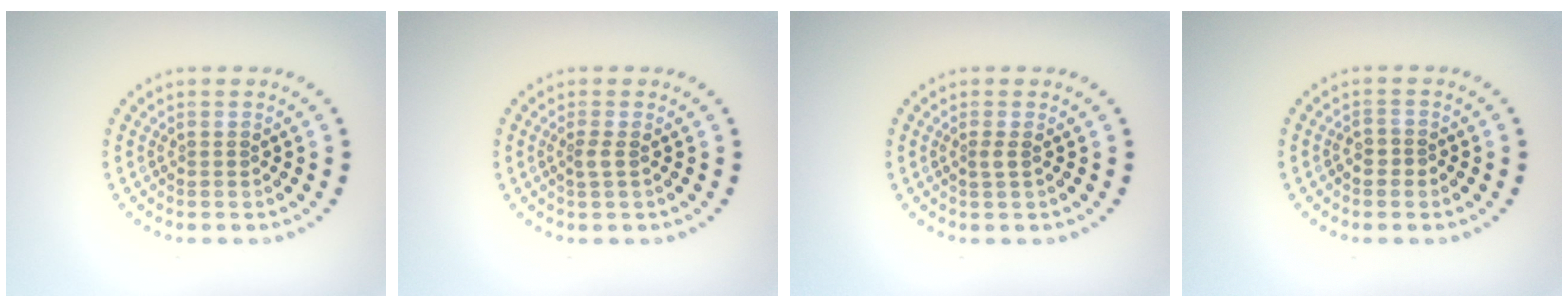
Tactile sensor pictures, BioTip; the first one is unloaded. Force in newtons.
{"total": 1.0, "press": 0.8, "slide": 0.6}
{"total": 0.9, "press": 0.6, "slide": 0.6}
{"total": 1.3, "press": 1.2, "slide": 0.5}